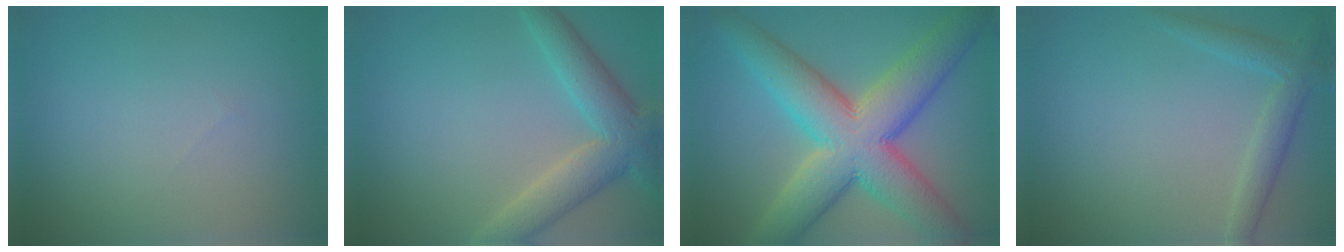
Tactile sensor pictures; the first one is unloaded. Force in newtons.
{"total": 5.2, "press": 5.2, "slide": 0.3}
{"total": 11.2, "press": 11.2, "slide": 0.6}
{"total": 2.4, "press": 2.4, "slide": 0.2}